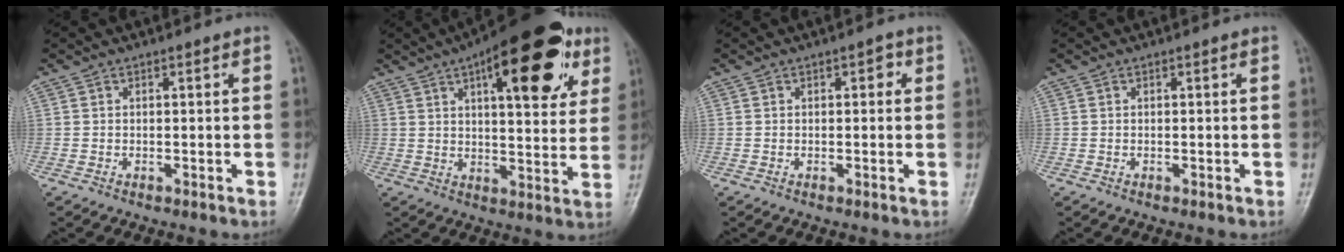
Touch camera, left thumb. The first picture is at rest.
{"total": 22.1, "force": [10.2, 8.5, 17.7], "torque": [-0.219, -0.015, 0.142]}
{"total": 1.8, "force": [0.6, 1.0, 1.4], "torque": [-0.007, 0.004, 0.003]}
{"total": 0.0}